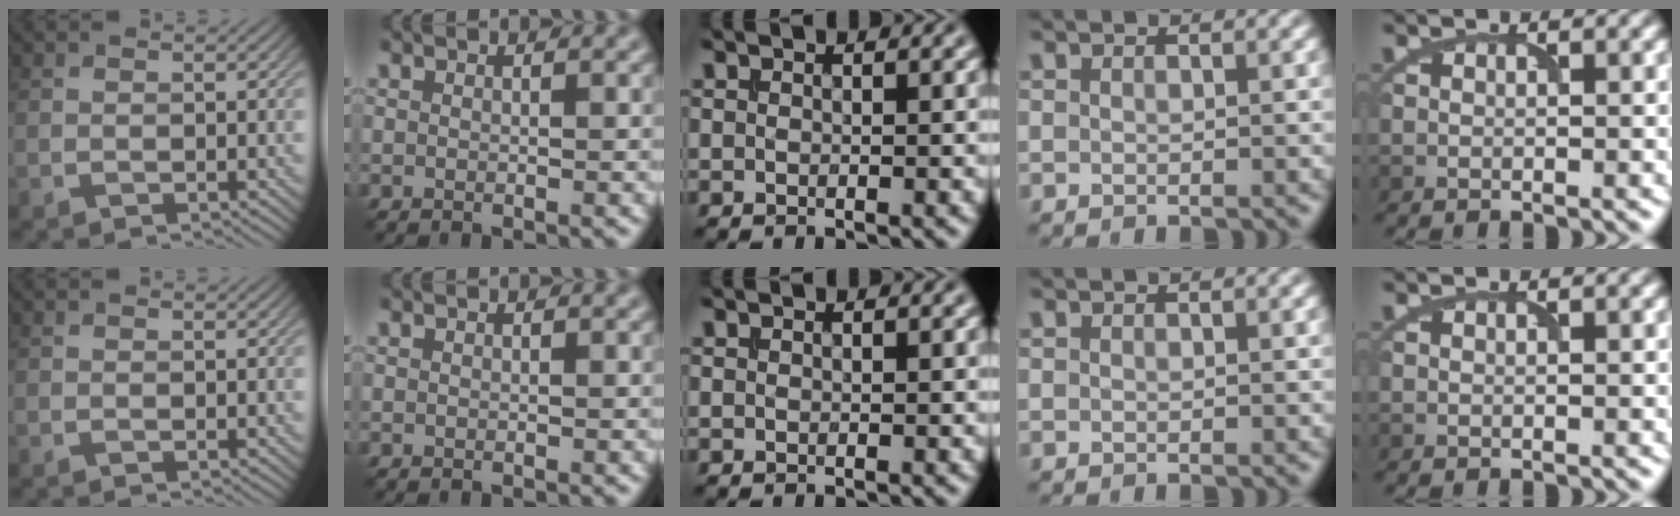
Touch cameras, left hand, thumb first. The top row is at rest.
{}